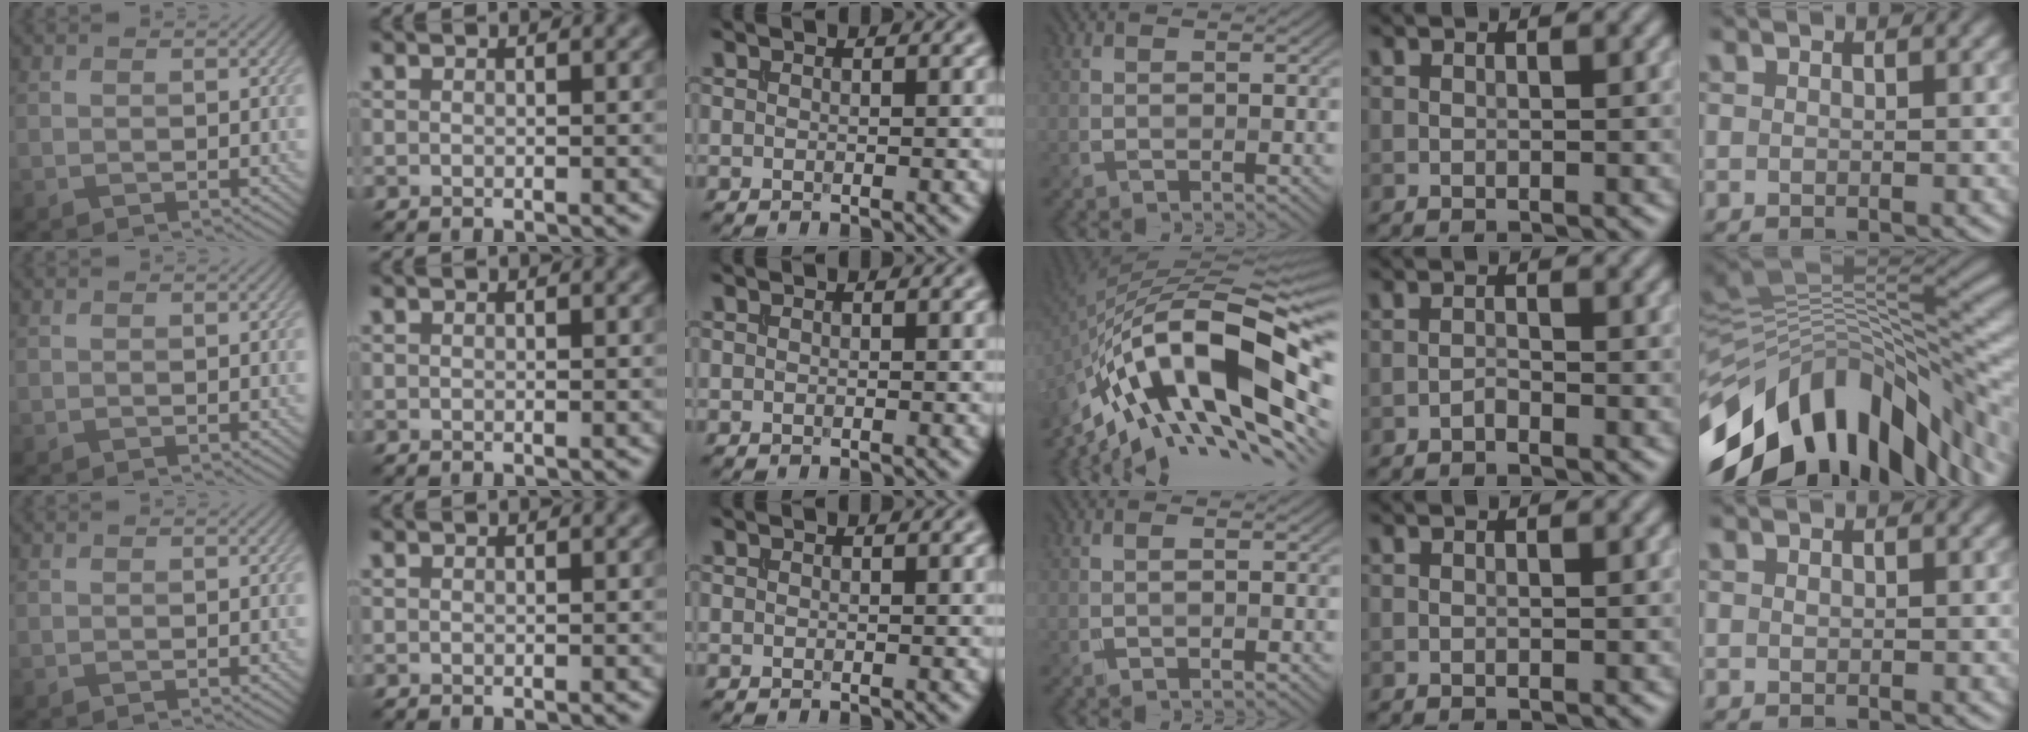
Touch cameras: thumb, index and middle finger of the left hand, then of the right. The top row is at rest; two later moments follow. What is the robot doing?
{"motion": "insert", "object": "file holder"}